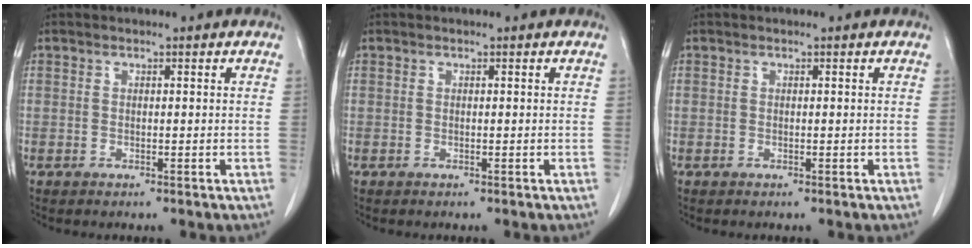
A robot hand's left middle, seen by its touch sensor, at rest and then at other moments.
{"total": 0.0}
{"total": 0.0}